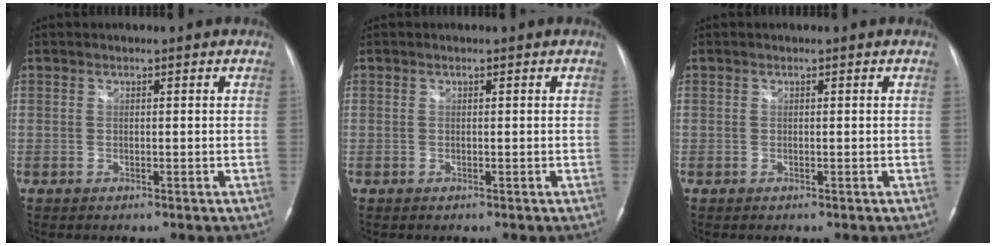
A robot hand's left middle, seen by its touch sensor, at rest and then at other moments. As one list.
[{"total": 0.0}, {"total": 0.0}]